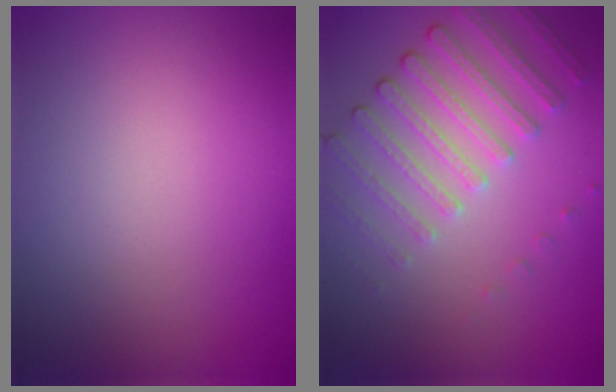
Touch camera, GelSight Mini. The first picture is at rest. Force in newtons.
{"total": 4.7, "press": 3.5, "slide": 3.2}